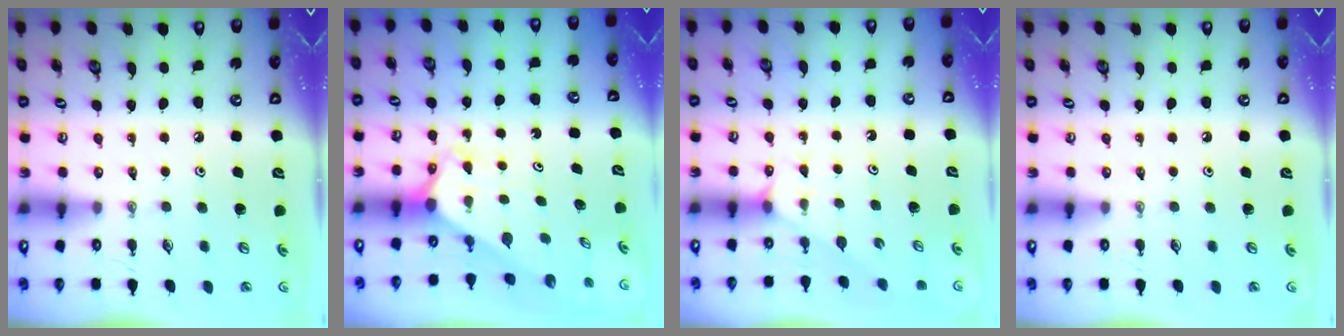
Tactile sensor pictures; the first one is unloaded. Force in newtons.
{"total": 2.3, "press": 2.3, "slide": 0.2}
{"total": 2.9, "press": 2.8, "slide": 0.5}
{"total": 0.0}